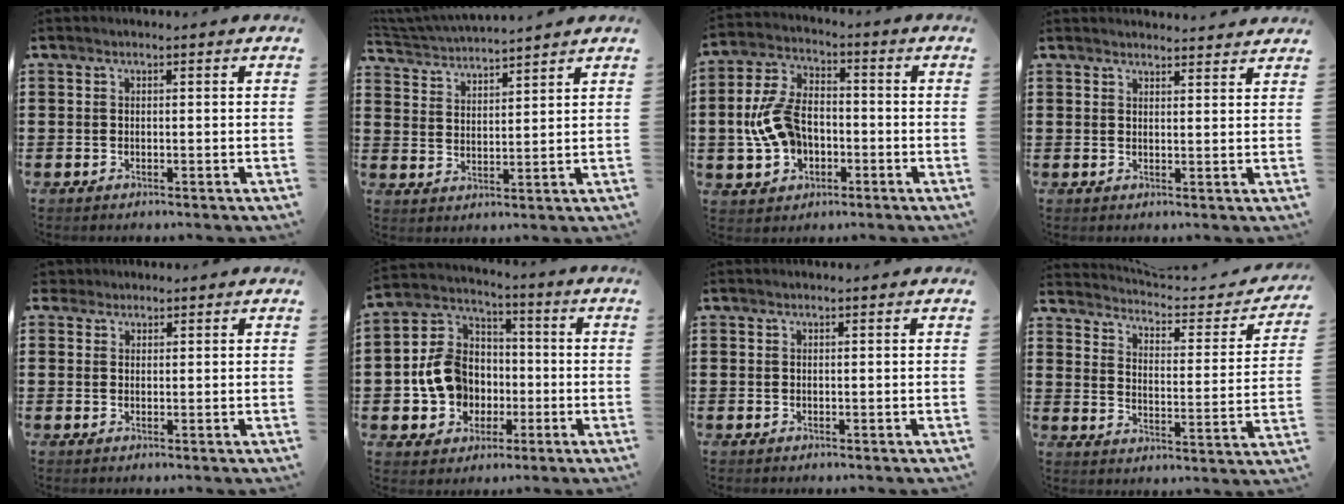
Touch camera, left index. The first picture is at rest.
{"total": 3.9, "force": [3.9, -0.2, 0.5], "torque": [-0.026, -0.021, 0.067]}
{"total": 9.3, "force": [-1.7, 6.1, 6.8], "torque": [-0.171, 0.006, -0.038]}
{"total": 2.1, "force": [2.1, -0.1, 0.1], "torque": [-0.009, -0.006, 0.042]}
{"total": 1.9, "force": [1.6, 1.0, 0.2], "torque": [-0.010, 0.008, 0.031]}
{"total": 10.2, "force": [-1.7, 8.8, 4.7], "torque": [-0.138, 0.022, -0.031]}
{"total": 0.0}
{"total": 2.9, "force": [2.7, 0.2, 0.9], "torque": [-0.039, -0.026, 0.036]}